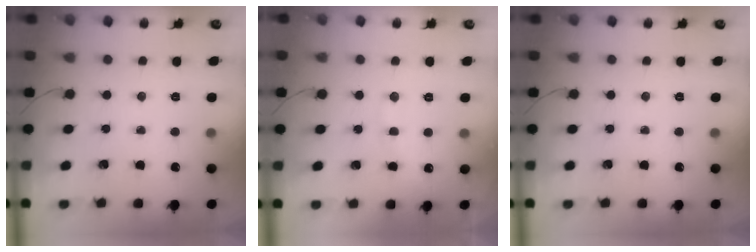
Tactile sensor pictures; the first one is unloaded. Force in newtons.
{"total": 8.4, "press": 8.3, "slide": 1.2}
{"total": 0.0}